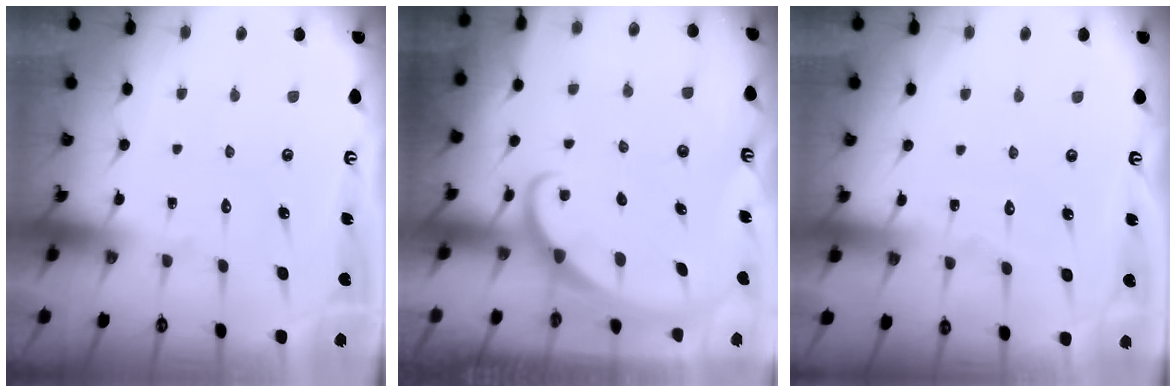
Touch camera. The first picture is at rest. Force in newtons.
{"total": 1.9, "press": 1.9, "slide": 0.1}
{"total": 1.8, "press": 1.8, "slide": 0.2}